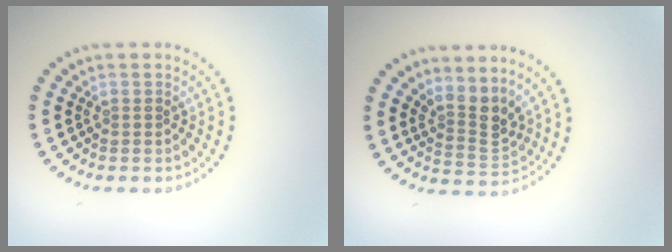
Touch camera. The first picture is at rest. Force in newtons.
{"total": 3.0, "press": 2.1, "slide": 2.1}